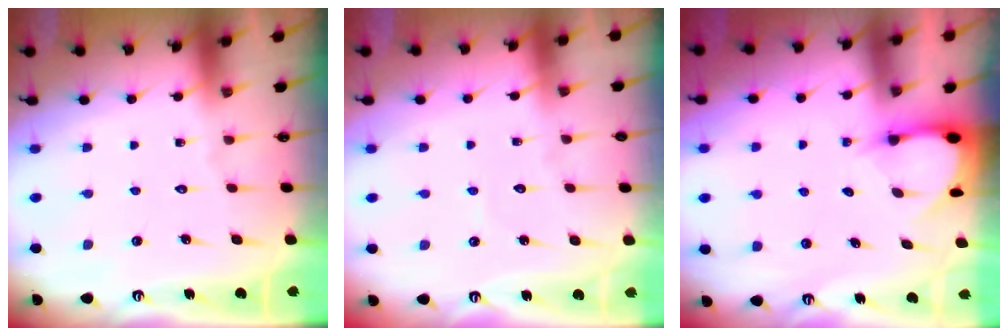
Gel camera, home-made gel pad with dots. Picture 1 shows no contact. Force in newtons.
{"total": 2.7, "press": 2.7, "slide": 0.3}
{"total": 2.6, "press": 2.5, "slide": 0.4}